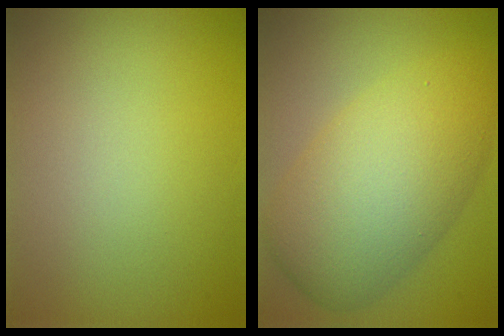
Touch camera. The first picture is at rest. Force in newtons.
{"total": 8.6, "press": 8.6, "slide": 0.2}